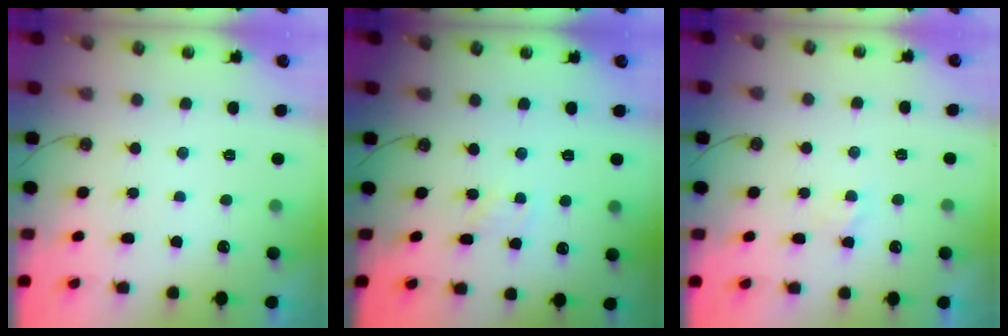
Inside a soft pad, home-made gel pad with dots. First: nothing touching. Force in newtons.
{"total": 2.2, "press": 2.2, "slide": 0.4}
{"total": 2.3, "press": 2.3, "slide": 0.4}